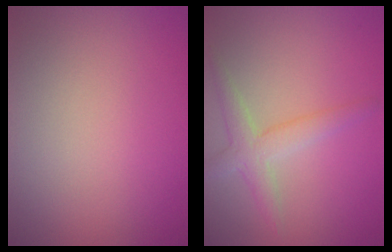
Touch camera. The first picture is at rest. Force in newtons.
{"total": 2.8, "press": 2.7, "slide": 0.3}